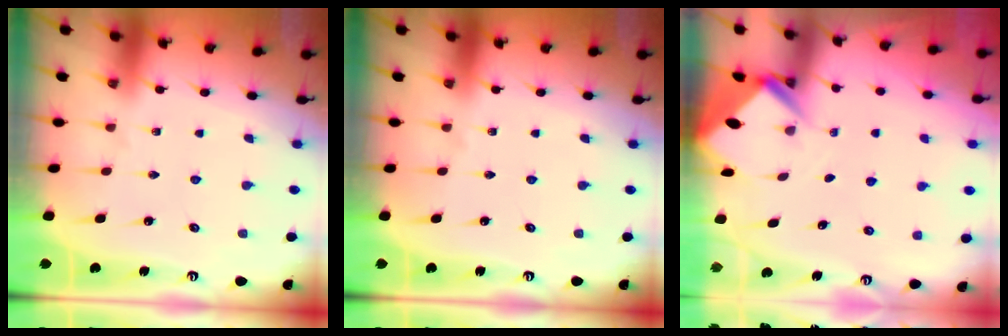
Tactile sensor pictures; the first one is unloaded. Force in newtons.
{"total": 0.0}
{"total": 2.6, "press": 2.6, "slide": 0.1}